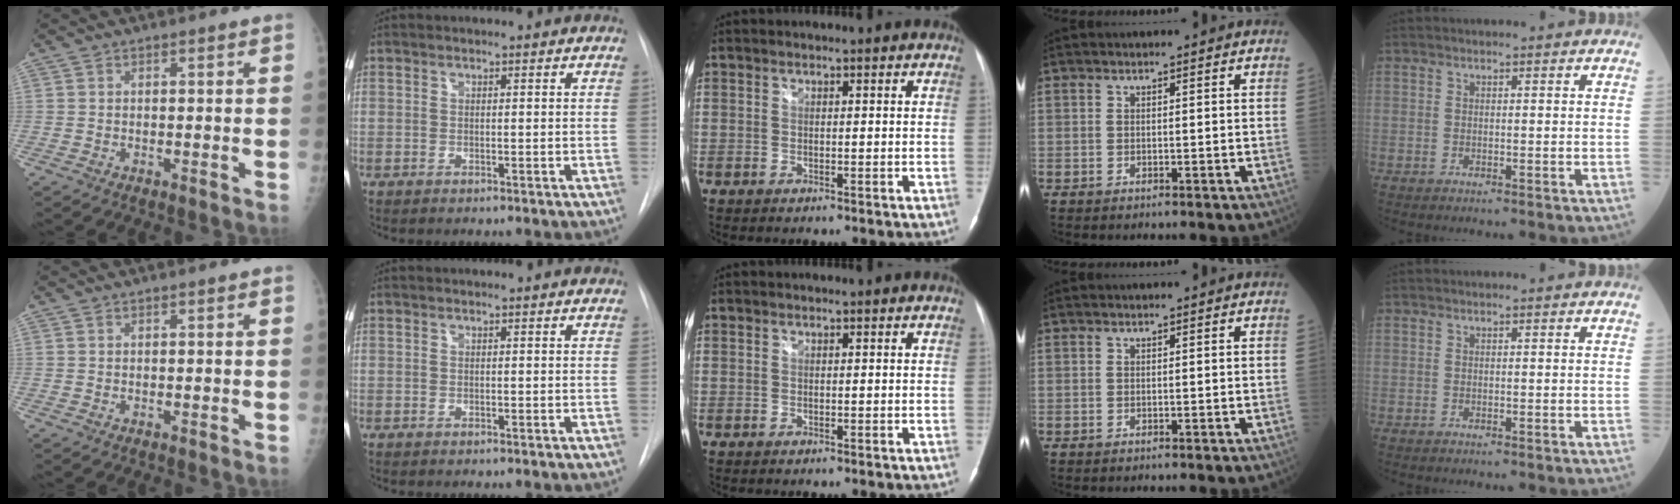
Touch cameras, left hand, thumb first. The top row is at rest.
{}